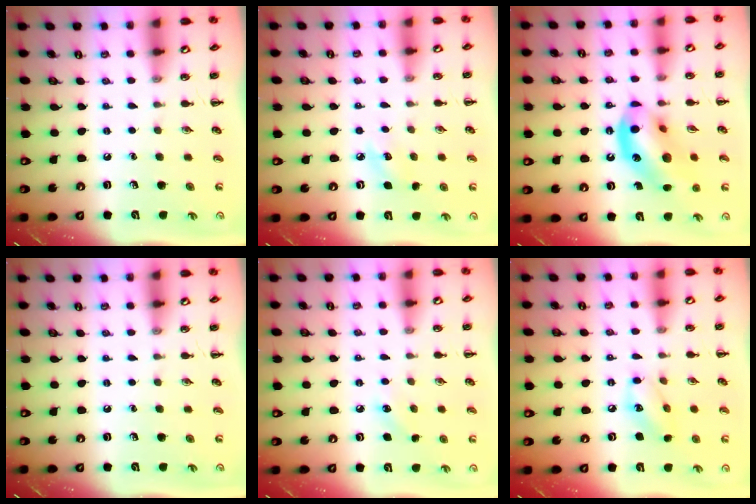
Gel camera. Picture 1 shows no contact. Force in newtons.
{"total": 5.4, "press": 5.2, "slide": 1.4}
{"total": 16.4, "press": 16.1, "slide": 3.2}
{"total": 0.0}
{"total": 6.2, "press": 6.0, "slide": 1.8}
{"total": 9.3, "press": 9.3, "slide": 1.0}